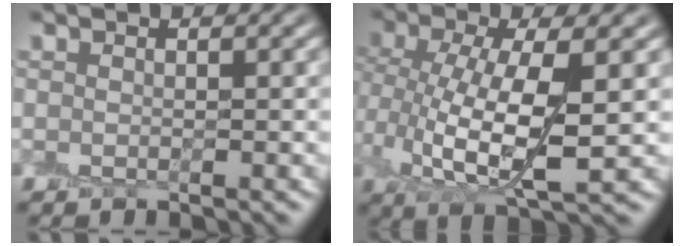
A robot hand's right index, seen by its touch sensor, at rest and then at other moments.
{"total": 6.9, "force": [0.9, 2.9, 6.2], "torque": [-0.129, 0.000, 0.020]}